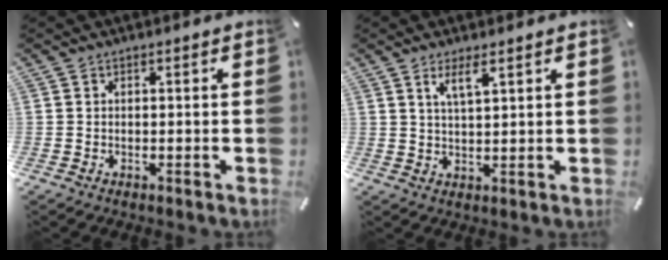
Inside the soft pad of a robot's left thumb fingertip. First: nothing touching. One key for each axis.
{"total": 4.3, "fx": 2.6, "fy": 0.9, "fz": 3.3, "tx": -0.071, "ty": 0.000, "tz": 0.046}